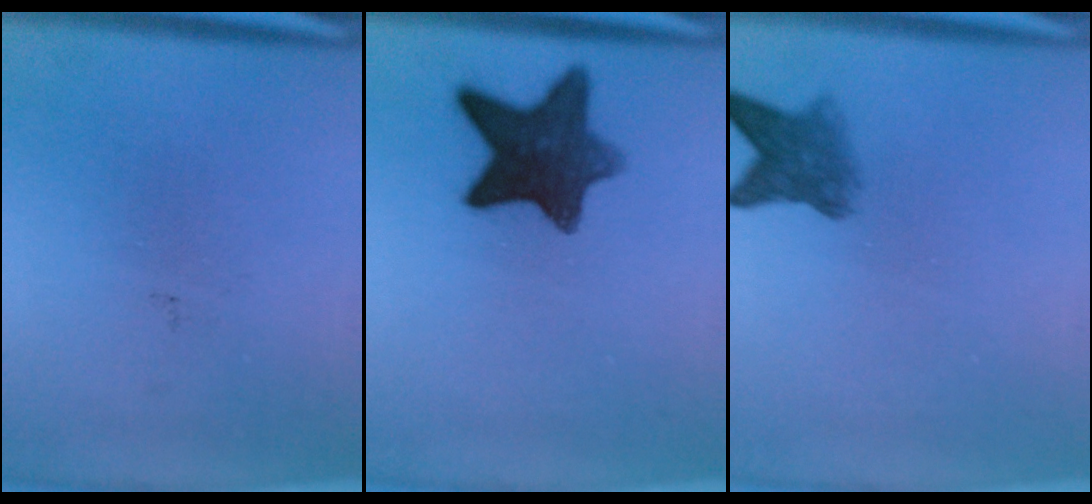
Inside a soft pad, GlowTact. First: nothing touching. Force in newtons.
{"total": 11.1}
{"total": 4.4}